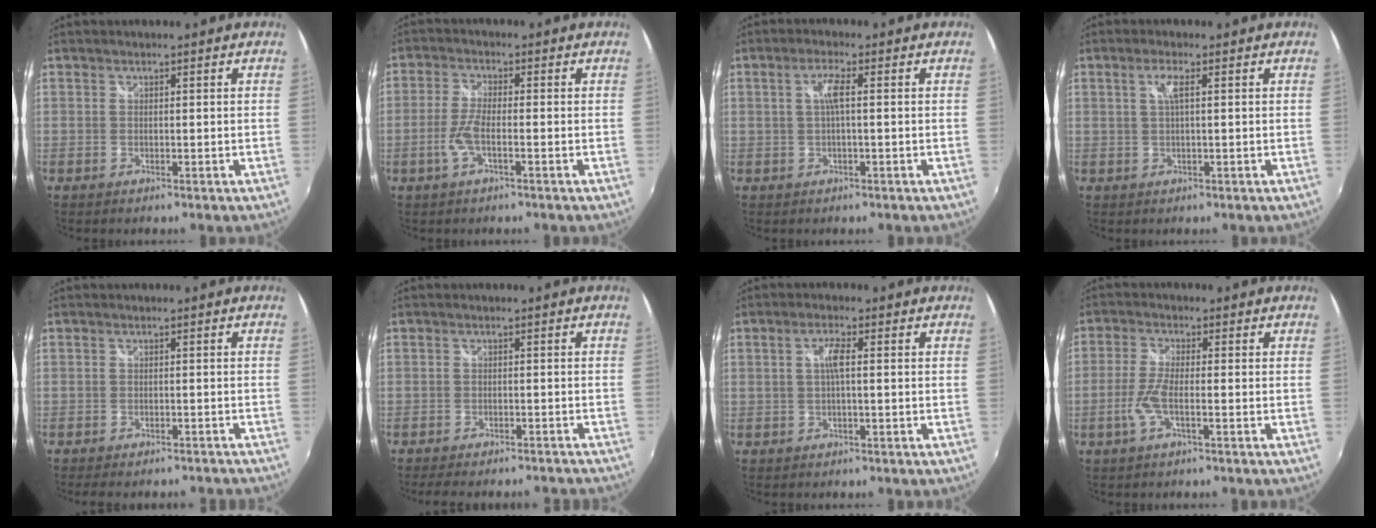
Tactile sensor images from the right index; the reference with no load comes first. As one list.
[{"total": 5.1, "force": [-1.7, 1.0, 4.7], "torque": [-0.106, -0.001, -0.036]}, {"total": 3.1, "force": [0.2, 0.1, 3.1], "torque": [-0.062, 0.004, 0.004]}, {"total": 2.5, "force": [0.6, 0.0, 2.4], "torque": [-0.047, 0.003, 0.009]}, {"total": 10.2, "force": [-9.0, 2.6, 4.1], "torque": [-0.087, -0.013, -0.114]}, {"total": 12.5, "force": [-11.1, 2.9, 5.0], "torque": [-0.105, -0.012, -0.141]}, {"total": 2.8, "force": [0.0, 0.2, 2.8], "torque": [-0.055, 0.004, 0.000]}, {"total": 5.4, "force": [-1.9, 0.9, 5.0], "torque": [-0.113, -0.002, -0.039]}]